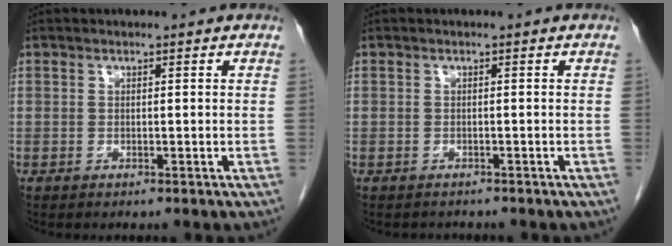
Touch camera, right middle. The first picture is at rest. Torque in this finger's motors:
{"motor_torque": [-1.25, -0.18, -0.70, -0.12]}